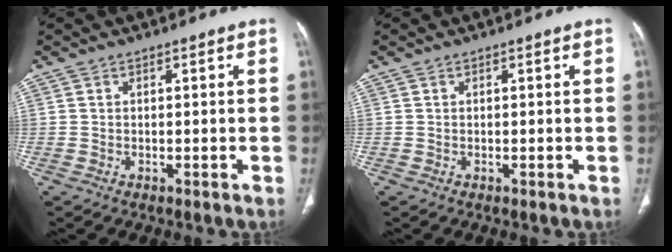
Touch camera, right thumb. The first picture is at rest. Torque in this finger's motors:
{"motor_torque": [0.00, 0.00, -0.06, 0.03, 0.00]}